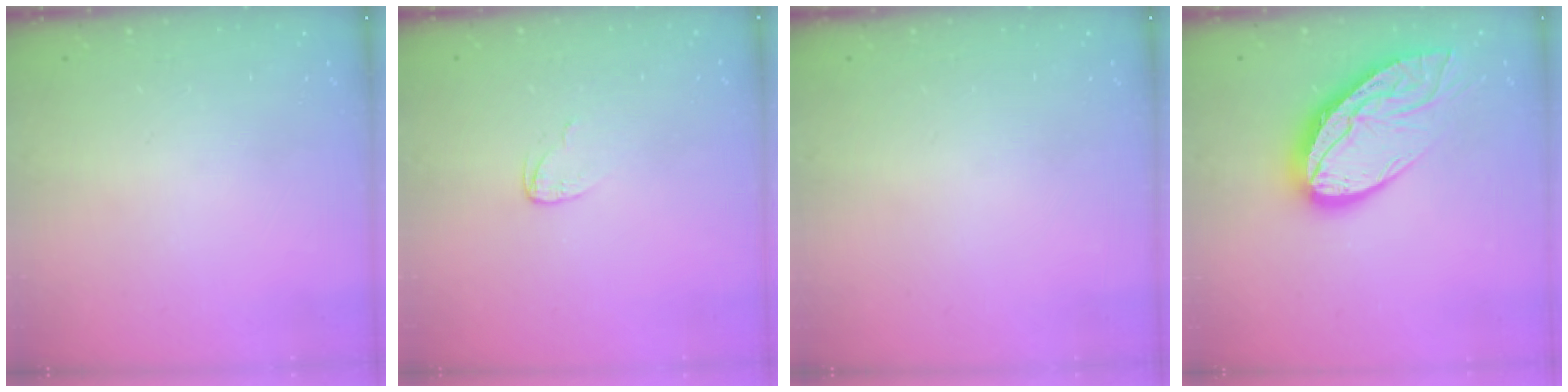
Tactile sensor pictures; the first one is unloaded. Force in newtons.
{"total": 3.0, "press": 3.0, "slide": 0.3}
{"total": 0.0}
{"total": 16.2, "press": 16.1, "slide": 1.7}